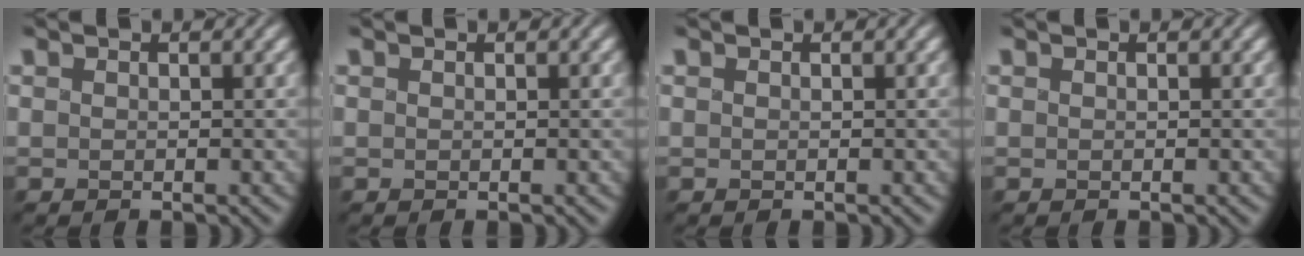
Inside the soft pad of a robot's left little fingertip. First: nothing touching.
{"total": 0.0}
{"total": 0.0}
{"total": 0.0}